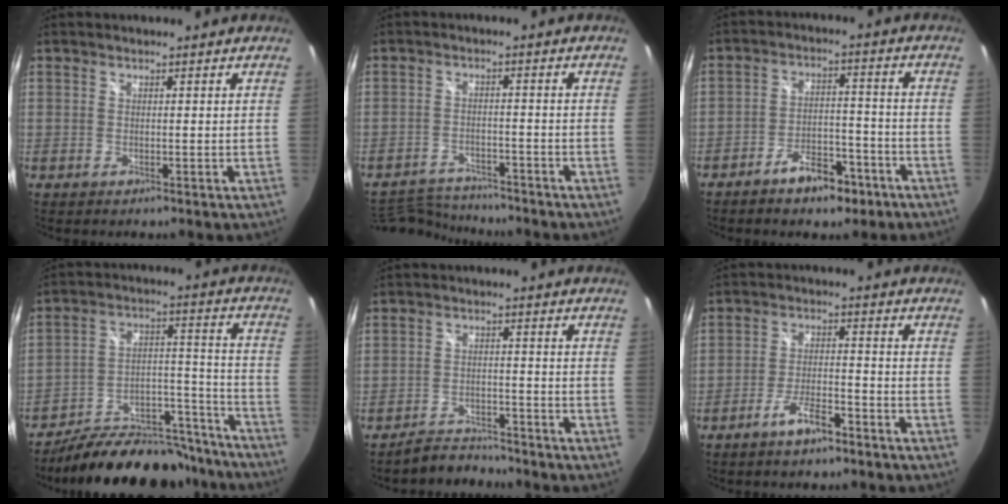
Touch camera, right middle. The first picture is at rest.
{"total": 9.8, "force": [-9.3, 2.3, 2.2], "torque": [-0.069, 0.002, -0.151]}
{"total": 8.3, "force": [-5.8, 3.9, 4.6], "torque": [-0.087, 0.020, -0.079]}
{"total": 24.0, "force": [-20.5, 8.6, 8.9], "torque": [-0.142, 0.042, -0.274]}
{"total": 5.6, "force": [-5.5, 1.1, 0.4], "torque": [-0.029, 0.007, -0.091]}
{"total": 6.1, "force": [-4.5, 1.5, 3.7], "torque": [-0.083, 0.003, -0.074]}